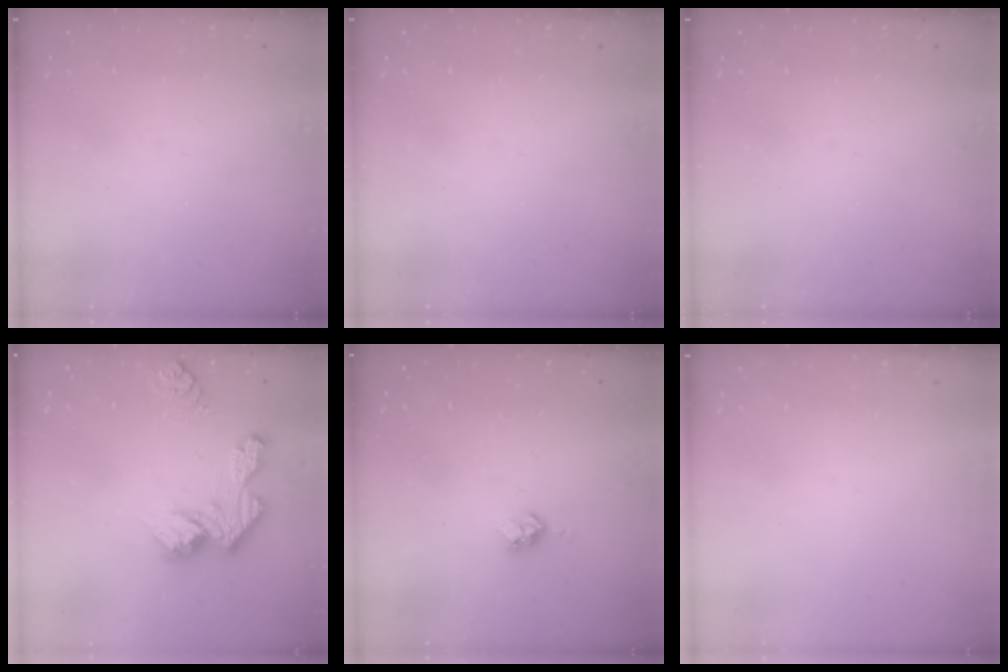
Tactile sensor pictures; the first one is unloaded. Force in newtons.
{"total": 0.0}
{"total": 0.0}
{"total": 12.0, "press": 12.0, "slide": 1.0}
{"total": 4.4, "press": 4.3, "slide": 0.6}
{"total": 0.0}